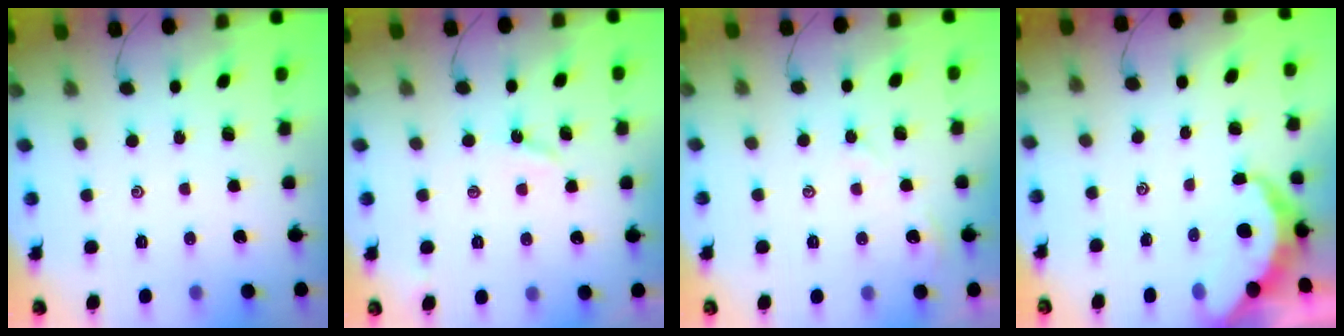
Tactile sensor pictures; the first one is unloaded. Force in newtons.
{"total": 2.8, "press": 2.8, "slide": 0.5}
{"total": 2.8, "press": 2.8, "slide": 0.4}
{"total": 6.5, "press": 6.4, "slide": 1.0}